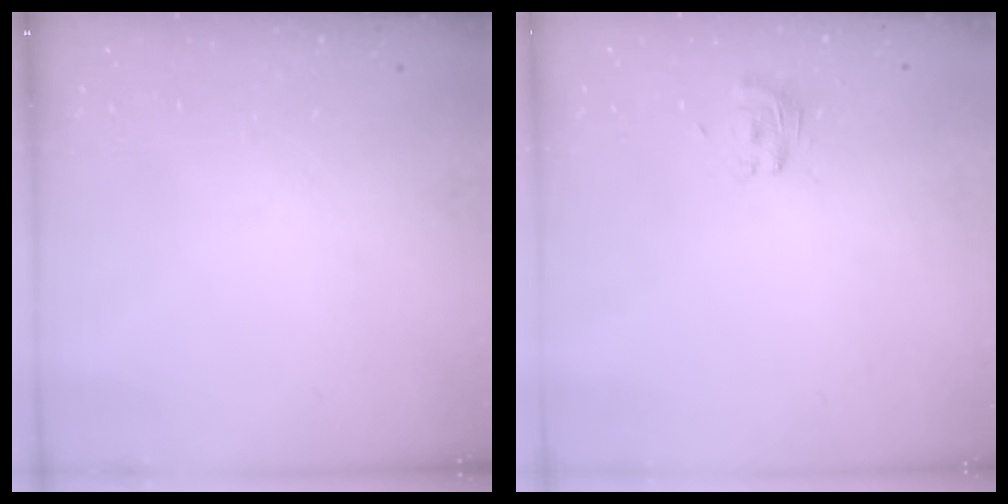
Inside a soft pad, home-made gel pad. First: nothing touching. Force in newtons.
{"total": 2.0, "press": 1.9, "slide": 0.8}